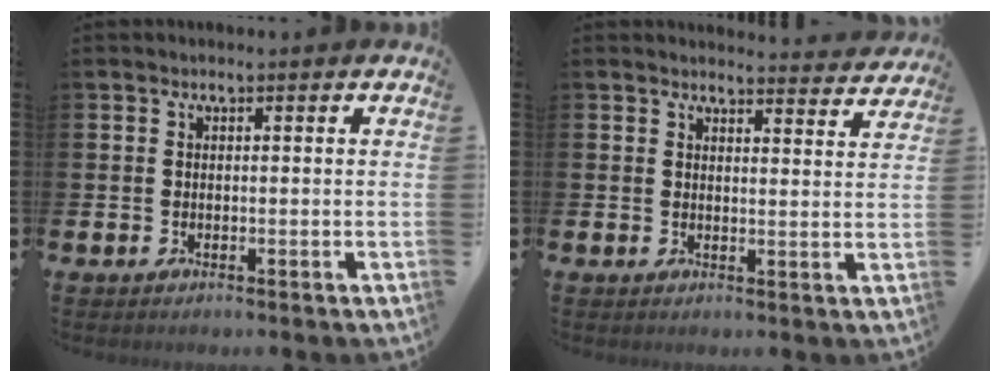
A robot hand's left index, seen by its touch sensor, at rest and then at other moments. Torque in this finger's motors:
{"motor_torque": [0.92, -1.21, 0.16, 0.02]}